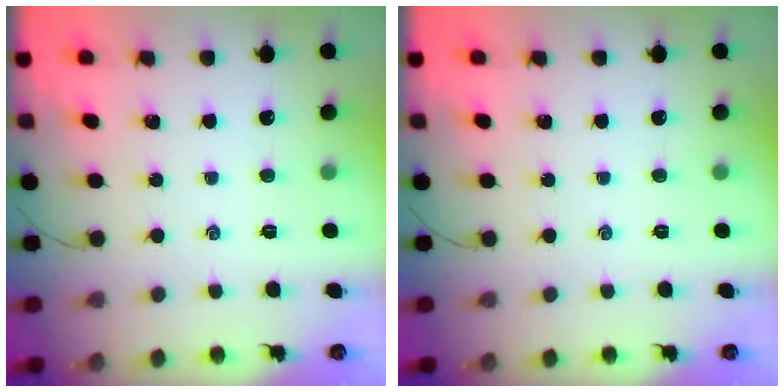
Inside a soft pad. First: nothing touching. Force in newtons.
{"total": 0.0}